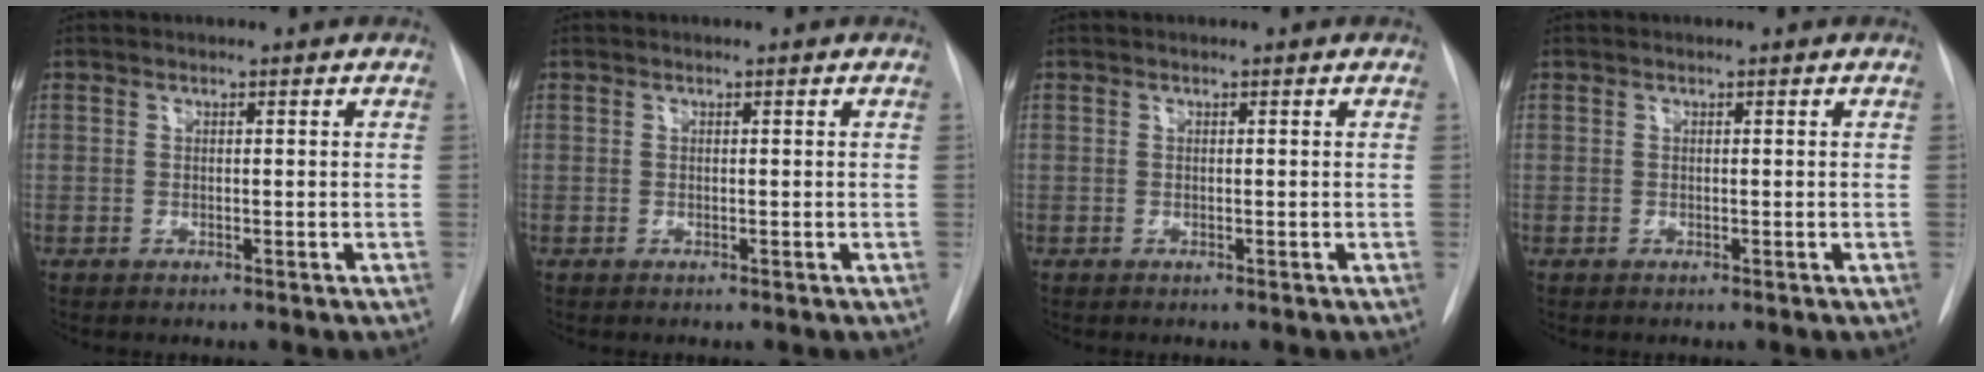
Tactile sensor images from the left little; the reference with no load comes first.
{"total": 0.0}
{"total": 0.0}
{"total": 0.0}